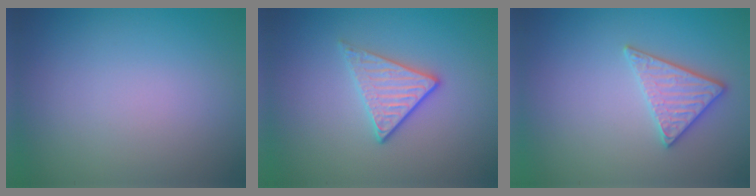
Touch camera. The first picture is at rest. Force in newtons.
{"total": 2.8, "press": 2.6, "slide": 1.1}
{"total": 2.8, "press": 2.7, "slide": 0.7}